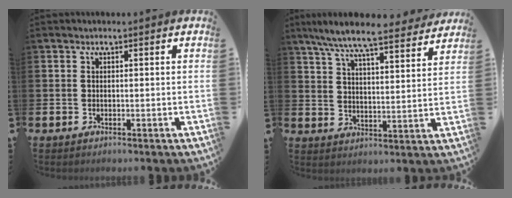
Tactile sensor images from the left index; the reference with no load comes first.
{"total": 8.8, "force": [8.1, 1.0, 3.2], "torque": [-0.078, -0.053, 0.139]}